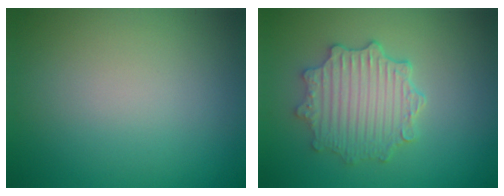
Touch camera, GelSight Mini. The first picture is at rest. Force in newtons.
{"total": 4.8, "press": 4.0, "slide": 2.7}